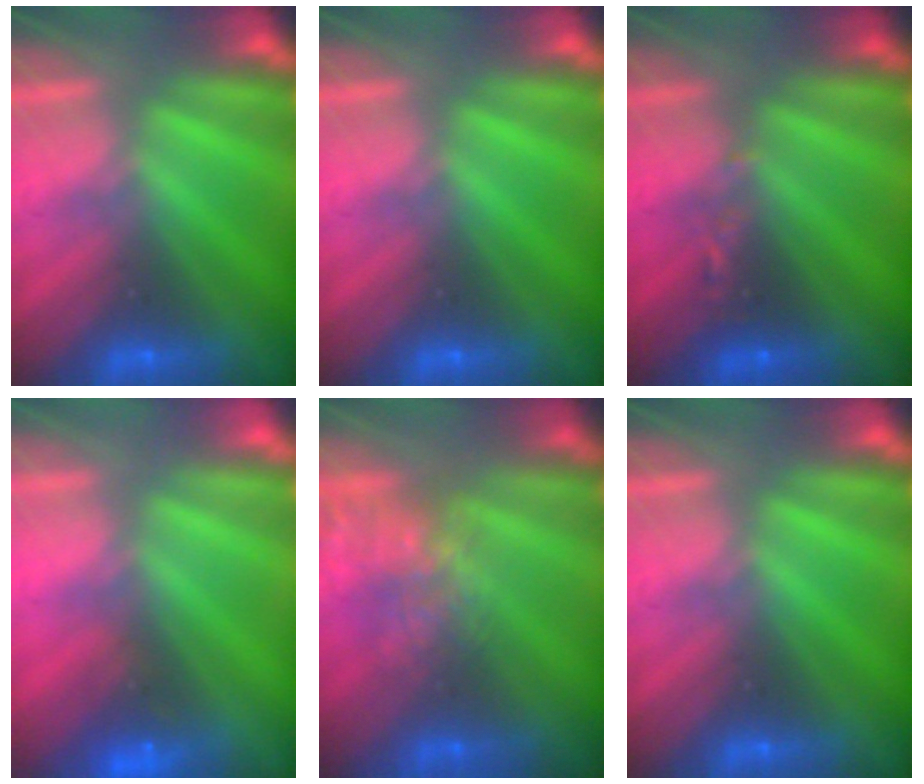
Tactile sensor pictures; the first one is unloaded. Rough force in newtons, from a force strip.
{"total": 0.0}
{"total": 2.4}
{"total": 2.9}
{"total": 5.0}
{"total": 0.0}